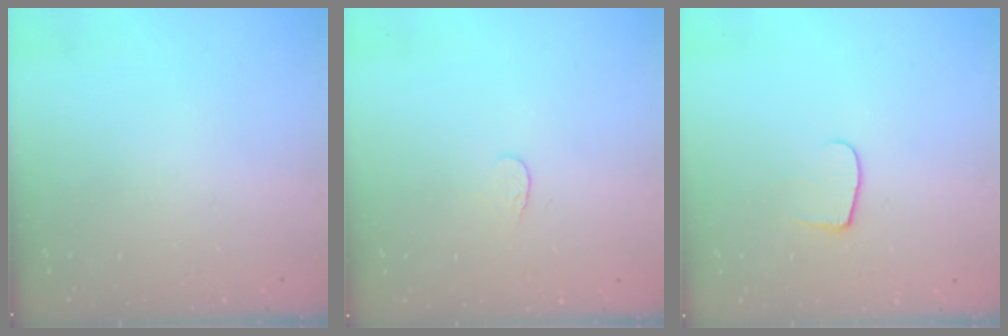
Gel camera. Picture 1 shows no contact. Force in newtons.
{"total": 3.8, "press": 3.7, "slide": 0.4}
{"total": 6.1, "press": 6.0, "slide": 0.6}